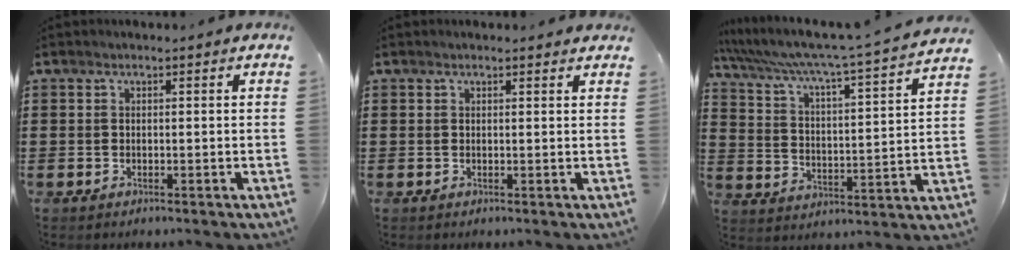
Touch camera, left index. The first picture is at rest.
{"total": 0.7, "force": [0.6, 0.2, 0.3], "torque": [-0.008, 0.001, 0.011]}
{"total": 6.1, "force": [5.3, -0.6, 2.8], "torque": [-0.079, -0.051, 0.081]}